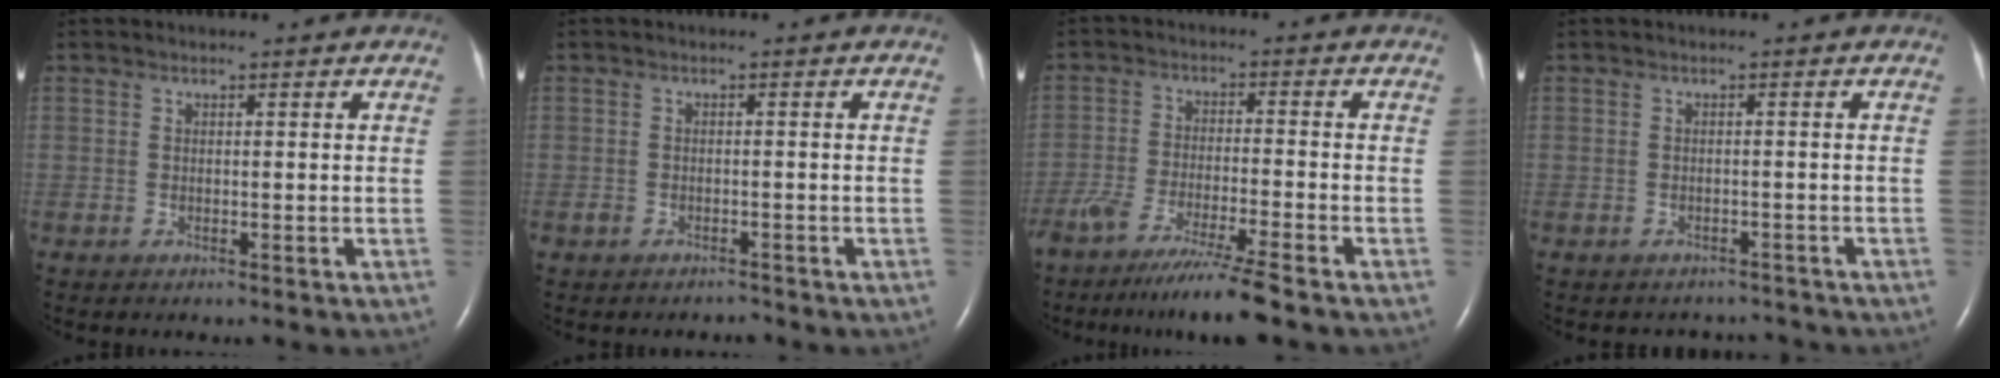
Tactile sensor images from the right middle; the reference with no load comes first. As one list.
[{"total": 1.3, "force": [-1.2, 0.7, 0.2], "torque": [-0.009, 0.000, -0.019]}, {"total": 9.6, "force": [-7.5, -0.9, 6.0], "torque": [-0.103, -0.032, -0.127]}, {"total": 3.2, "force": [-3.0, 1.2, -0.4], "torque": [0.004, 0.004, -0.037]}]